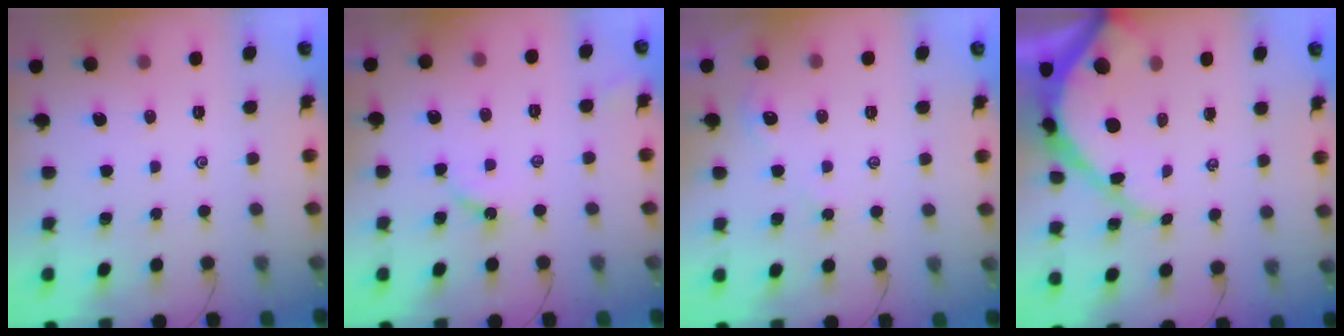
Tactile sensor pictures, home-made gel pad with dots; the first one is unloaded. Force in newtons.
{"total": 3.7, "press": 3.7, "slide": 0.4}
{"total": 2.2, "press": 2.2, "slide": 0.4}
{"total": 10.4, "press": 10.3, "slide": 1.0}